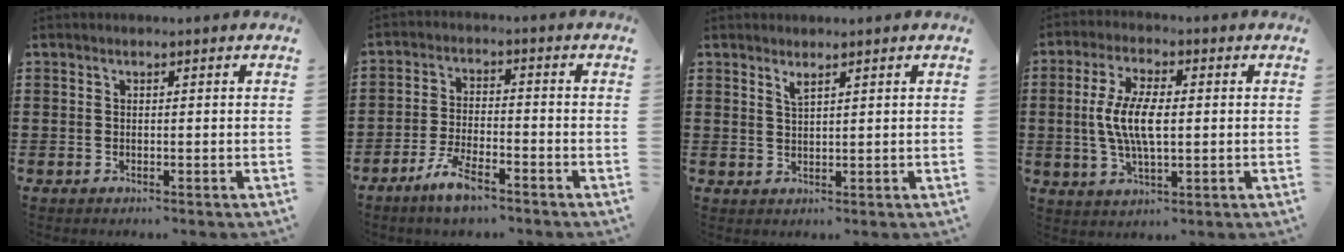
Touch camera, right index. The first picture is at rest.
{"total": 5.8, "force": [-4.4, 1.5, 3.6], "torque": [-0.084, 0.000, -0.085]}
{"total": 1.6, "force": [1.3, 0.2, 0.9], "torque": [-0.020, 0.001, 0.024]}
{"total": 7.9, "force": [0.0, 2.9, 7.3], "torque": [-0.168, -0.004, -0.012]}